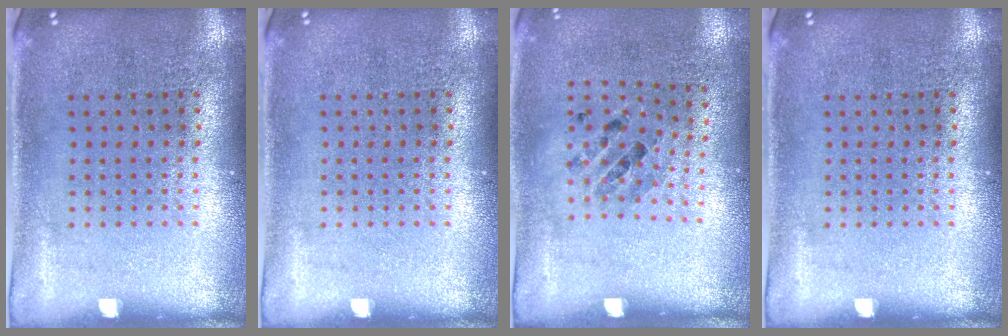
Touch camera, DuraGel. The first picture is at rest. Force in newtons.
{"total": 0.0}
{"total": 0.8, "press": 0.7, "slide": 0.4}
{"total": 0.0}